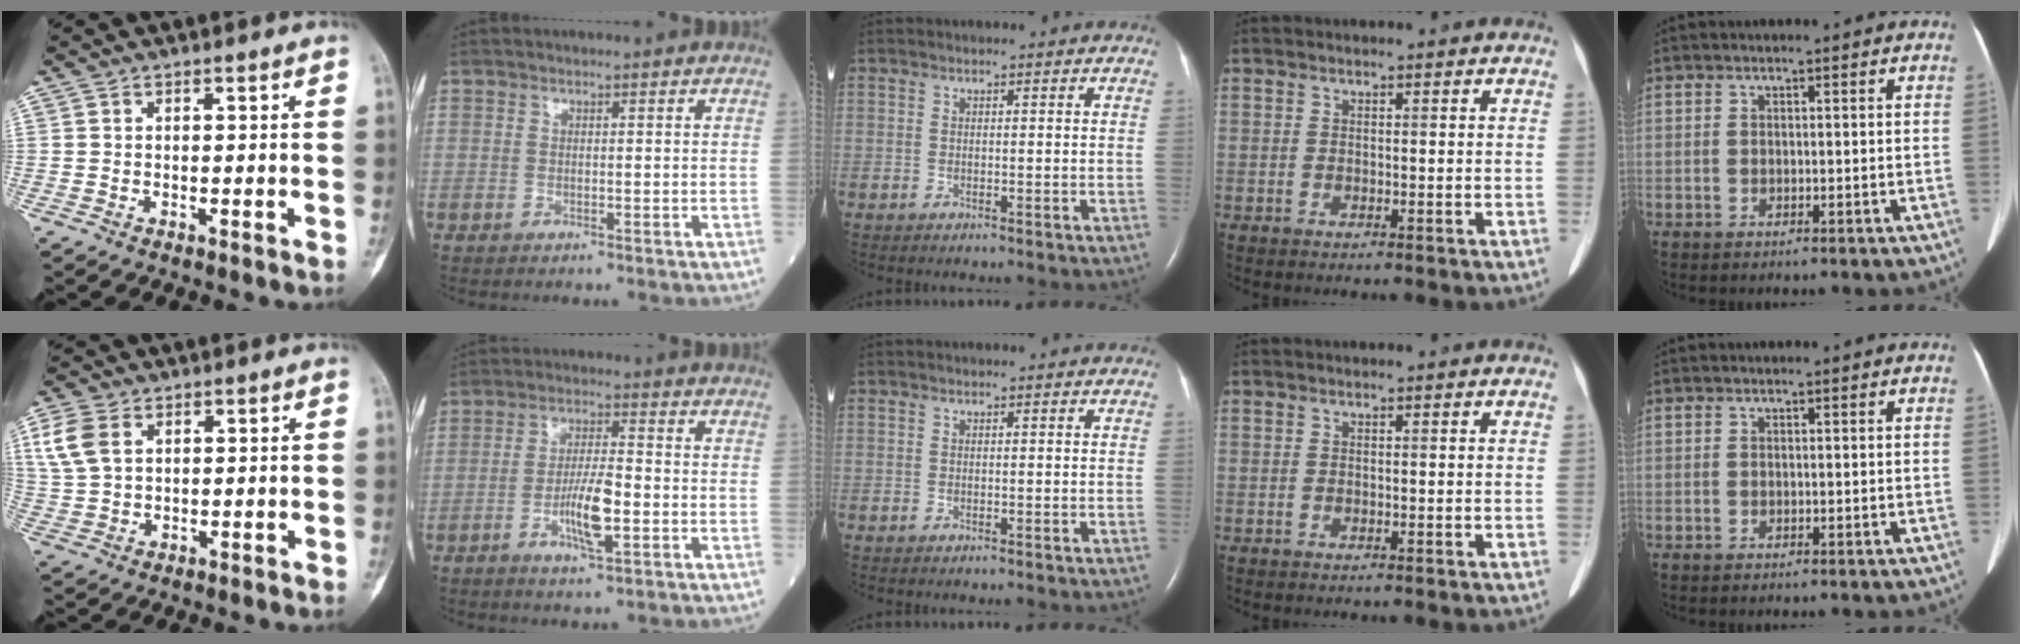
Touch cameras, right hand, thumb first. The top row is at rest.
{"thumb": {"total": 7.4, "force": [2.9, 4.8, 4.8], "torque": [-0.106, 0.001, 0.062]}, "index": {"total": 7.0, "force": [-2.3, 1.0, 6.6], "torque": [-0.127, -0.001, -0.041]}}